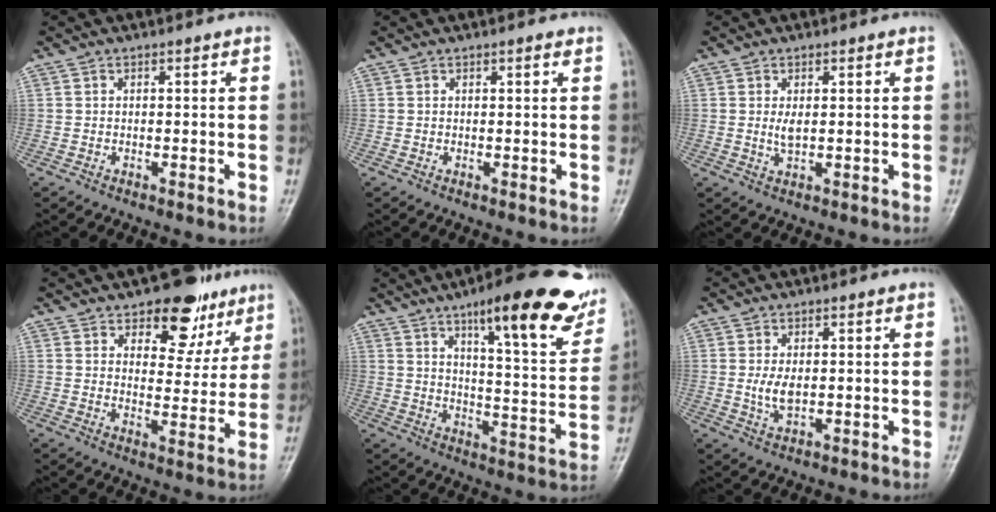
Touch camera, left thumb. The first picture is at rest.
{"total": 0.8, "force": [0.5, 0.2, 0.6], "torque": [-0.008, -0.001, 0.006]}
{"total": 2.2, "force": [0.4, 1.0, 2.0], "torque": [-0.035, -0.006, 0.011]}
{"total": 11.8, "force": [7.4, 6.7, 6.2], "torque": [-0.030, -0.038, 0.104]}
{"total": 23.2, "force": [14.0, 5.5, 17.6], "torque": [-0.209, -0.053, 0.196]}
{"total": 3.5, "force": [0.2, 1.8, 3.0], "torque": [-0.059, -0.009, 0.009]}